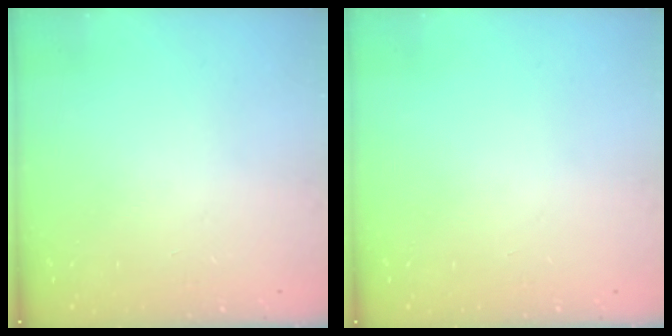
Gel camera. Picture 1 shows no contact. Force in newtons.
{"total": 0.0}